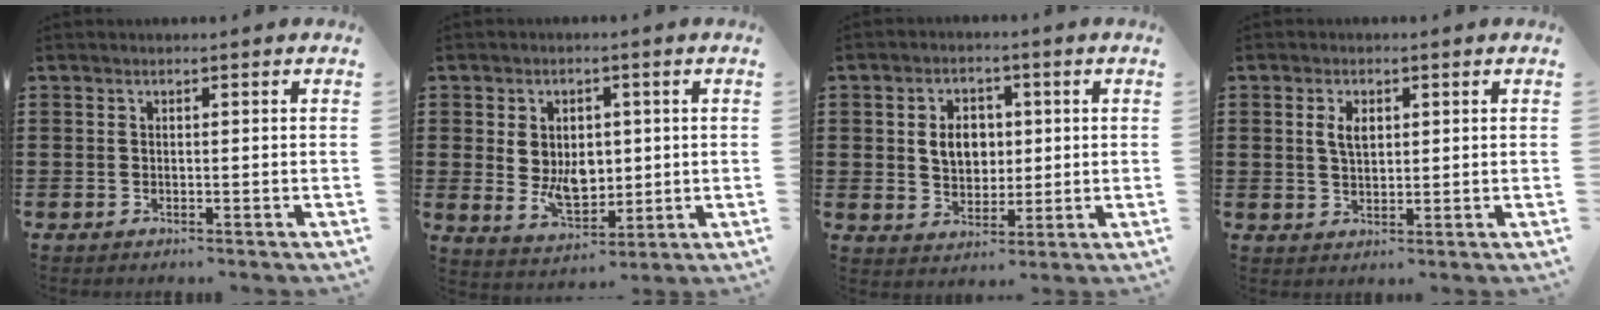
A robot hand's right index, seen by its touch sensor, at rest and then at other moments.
{"total": 6.6, "force": [0.5, 4.9, 4.5], "torque": [-0.077, 0.002, 0.005]}
{"total": 5.6, "force": [0.6, 4.3, 3.5], "torque": [-0.066, 0.008, 0.004]}
{"total": 3.2, "force": [0.9, 1.7, 2.6], "torque": [-0.056, 0.009, 0.016]}